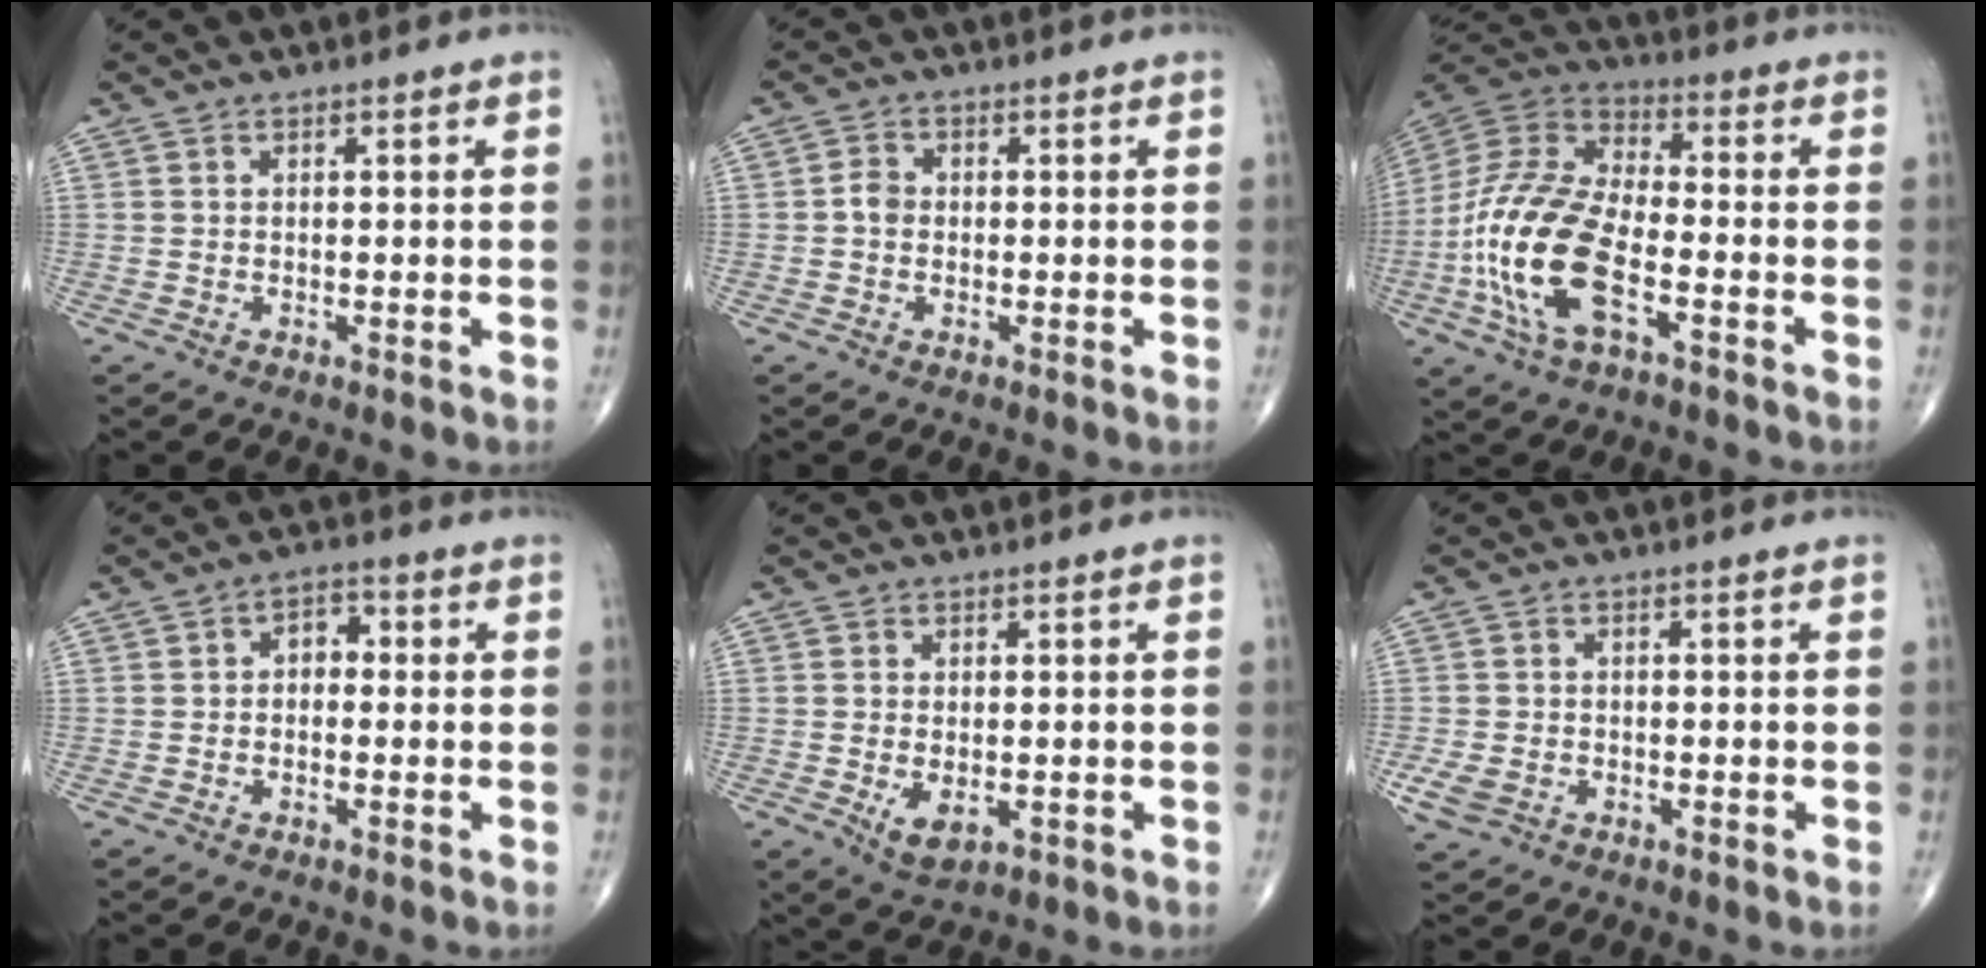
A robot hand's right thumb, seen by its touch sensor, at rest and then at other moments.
{"total": 2.4, "force": [-0.3, 2.0, 1.3], "torque": [-0.017, 0.010, -0.011]}
{"total": 19.4, "force": [-6.1, 8.7, 16.2], "torque": [-0.347, 0.022, -0.116]}
{"total": 3.7, "force": [-0.1, 2.6, 2.6], "torque": [-0.020, 0.016, -0.014]}
{"total": 4.3, "force": [-1.0, 2.4, 3.4], "torque": [-0.054, -0.009, -0.007]}
{"total": 3.8, "force": [-1.6, 2.8, 2.1], "torque": [-0.047, 0.002, -0.023]}